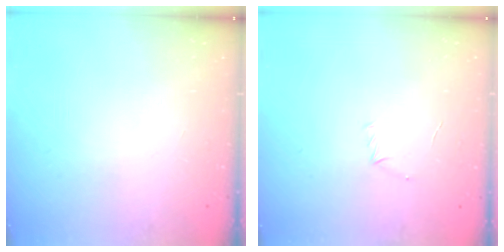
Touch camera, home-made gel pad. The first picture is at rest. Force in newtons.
{"total": 4.7, "press": 4.5, "slide": 1.3}